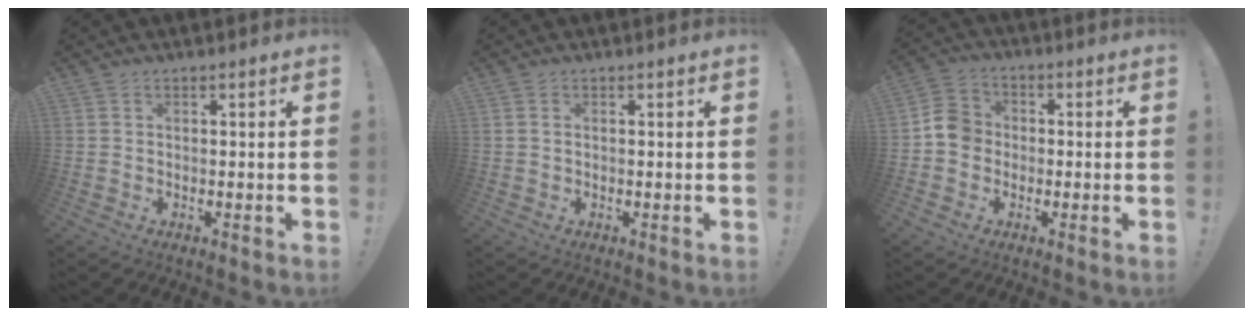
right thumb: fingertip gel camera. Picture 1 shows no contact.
{"total": 0.7, "force": [0.2, 0.5, 0.4], "torque": [-0.012, 0.004, 0.004]}
{"total": 7.6, "force": [-1.6, 6.7, 3.0], "torque": [-0.040, 0.027, -0.028]}